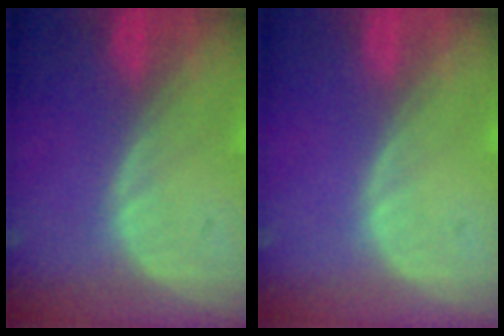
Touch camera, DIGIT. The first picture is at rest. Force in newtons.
{"total": 0.0}